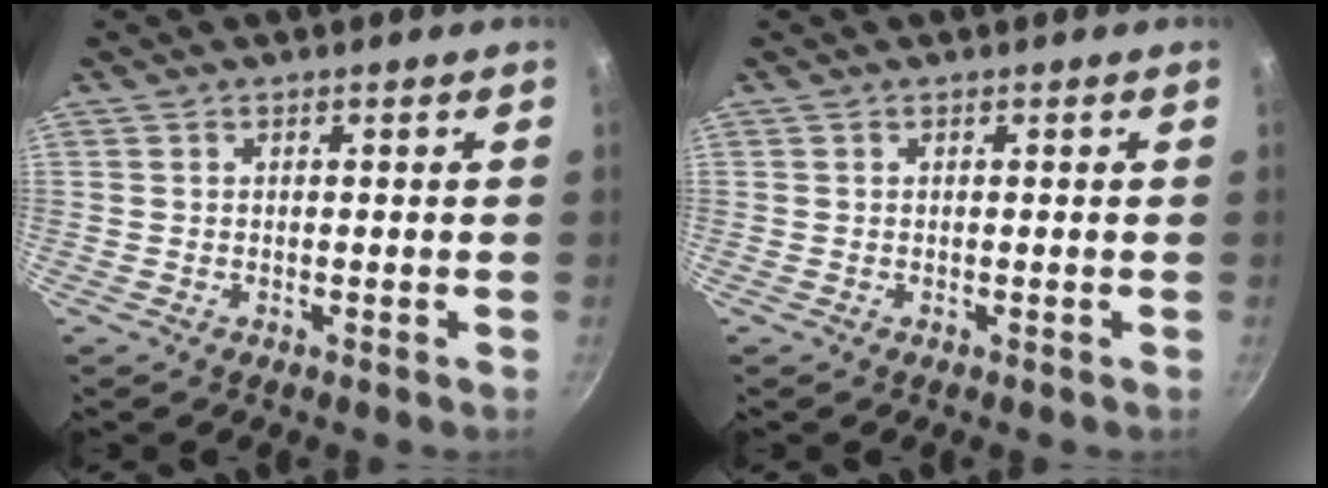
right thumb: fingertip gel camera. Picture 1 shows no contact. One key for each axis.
{"total": 0.0}